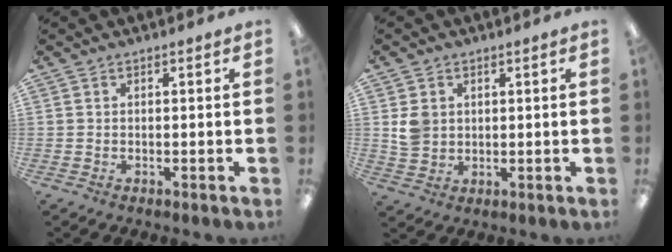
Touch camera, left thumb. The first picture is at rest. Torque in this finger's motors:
{"motor_torque": [0.74, 0.88, 0.75, -0.57, 0.05]}